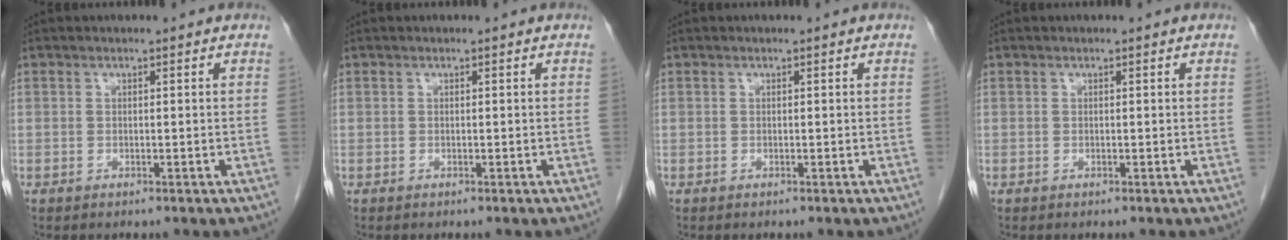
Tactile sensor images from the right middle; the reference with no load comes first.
{"total": 0.0}
{"total": 0.0}
{"total": 0.0}